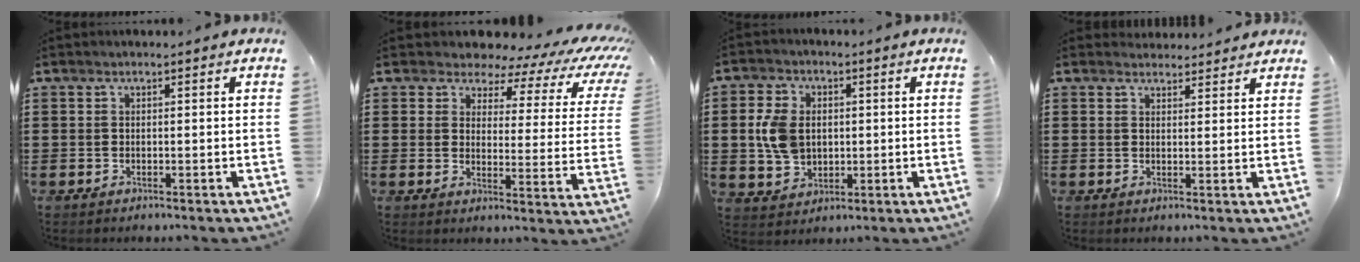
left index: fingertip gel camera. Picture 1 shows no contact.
{"total": 5.3, "force": [4.2, 2.1, 2.4], "torque": [-0.065, -0.026, 0.066]}
{"total": 7.0, "force": [0.6, 5.3, 4.6], "torque": [-0.127, 0.007, 0.003]}
{"total": 2.5, "force": [2.5, 0.5, 0.0], "torque": [-0.007, -0.005, 0.048]}